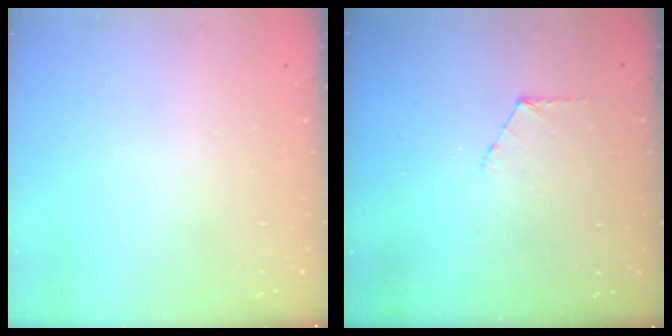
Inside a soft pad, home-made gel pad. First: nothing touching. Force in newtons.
{"total": 5.6, "press": 5.6, "slide": 0.6}